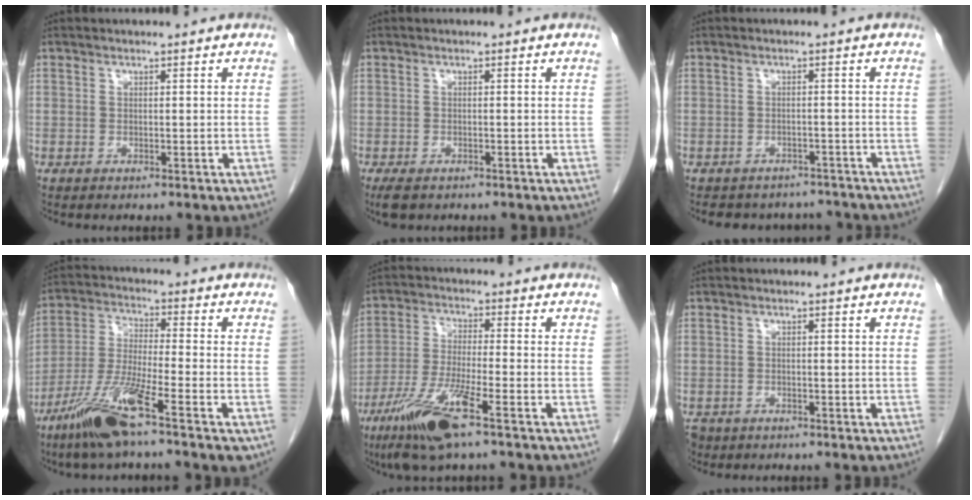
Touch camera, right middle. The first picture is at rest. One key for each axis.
{"total": 2.7, "fx": -1.9, "fy": 1.3, "fz": 1.4, "tx": -0.027, "ty": -0.005, "tz": -0.028}
{"total": 8.1, "fx": -7.4, "fy": 3.2, "fz": 1.0, "tx": -0.013, "ty": 0.012, "tz": -0.085}
{"total": 11.9, "fx": -7.2, "fy": 0.1, "fz": 9.5, "tx": -0.196, "ty": -0.028, "tz": -0.143}
{"total": 10.8, "fx": -6.3, "fy": 0.5, "fz": 8.8, "tx": -0.185, "ty": -0.025, "tz": -0.120}
{"total": 3.8, "fx": -2.7, "fy": 2.5, "fz": 1.0, "tx": -0.022, "ty": -0.002, "tz": -0.044}